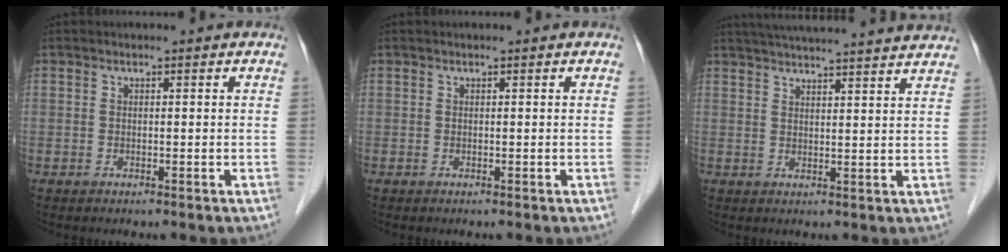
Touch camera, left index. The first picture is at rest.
{"total": 0.0}
{"total": 20.4, "force": [19.0, 0.3, 7.6], "torque": [-0.121, 0.009, 0.246]}